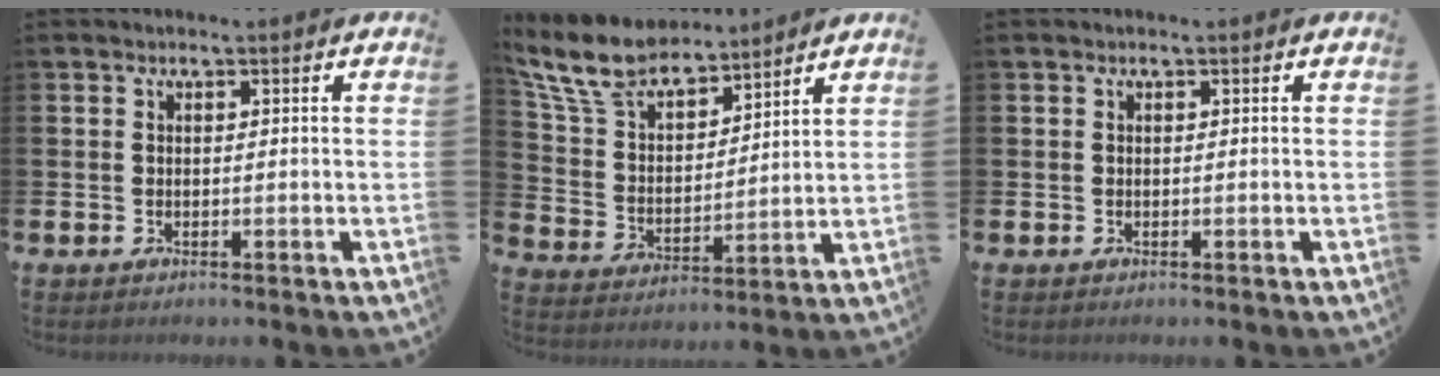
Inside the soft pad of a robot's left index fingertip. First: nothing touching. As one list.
[{"total": 9.2, "force": [8.3, 2.9, 2.7], "torque": [-0.097, -0.038, 0.156]}, {"total": 0.0}]